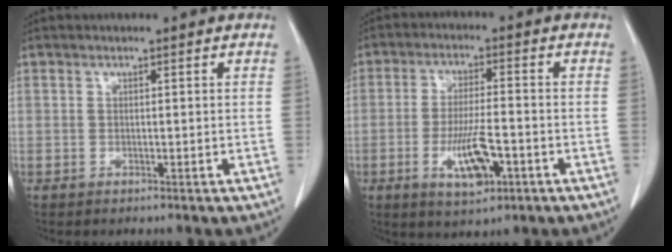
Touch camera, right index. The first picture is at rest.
{"total": 8.2, "force": [-3.1, 2.1, 7.3], "torque": [-0.140, -0.007, -0.047]}